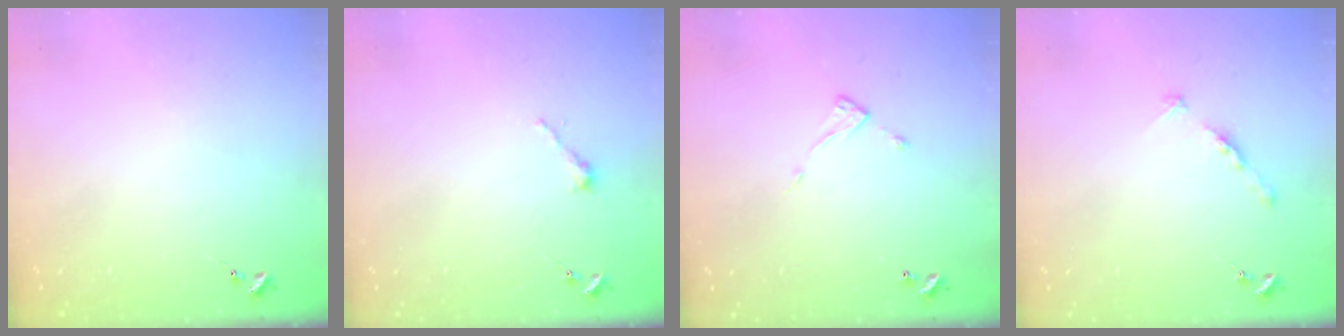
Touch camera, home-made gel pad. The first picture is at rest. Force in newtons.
{"total": 2.5, "press": 2.5, "slide": 0.2}
{"total": 4.7, "press": 4.7, "slide": 0.3}
{"total": 4.8, "press": 4.7, "slide": 0.5}